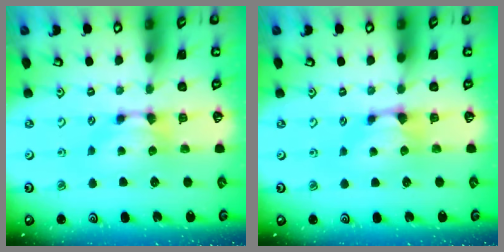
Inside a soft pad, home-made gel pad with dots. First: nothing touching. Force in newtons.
{"total": 0.9, "press": 0.7, "slide": 0.6}